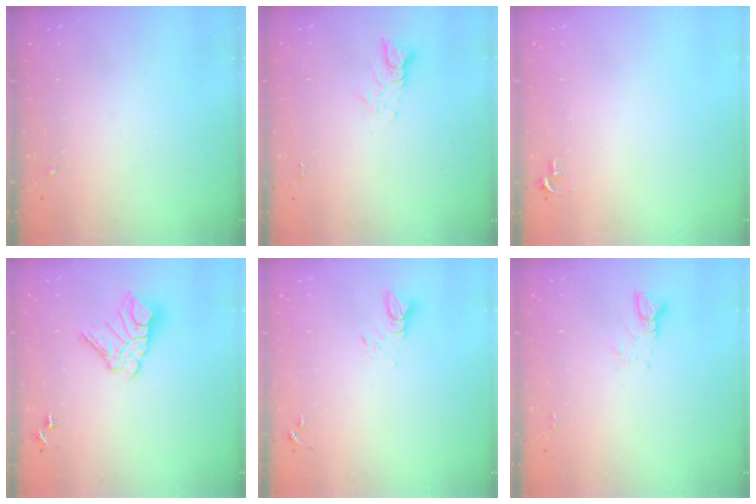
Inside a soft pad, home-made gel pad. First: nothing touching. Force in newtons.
{"total": 3.8, "press": 3.7, "slide": 0.3}
{"total": 2.7, "press": 2.7, "slide": 0.3}
{"total": 11.7, "press": 11.7, "slide": 1.2}
{"total": 4.0, "press": 4.0, "slide": 0.3}
{"total": 3.9, "press": 3.8, "slide": 0.3}